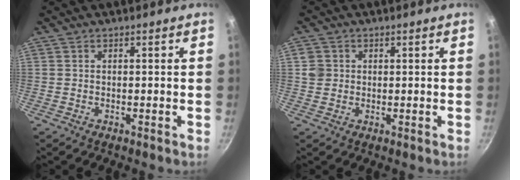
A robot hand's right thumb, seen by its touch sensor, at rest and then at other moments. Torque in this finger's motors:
{"motor_torque": [0.23, 0.13, 0.20, 0.37, 0.01]}